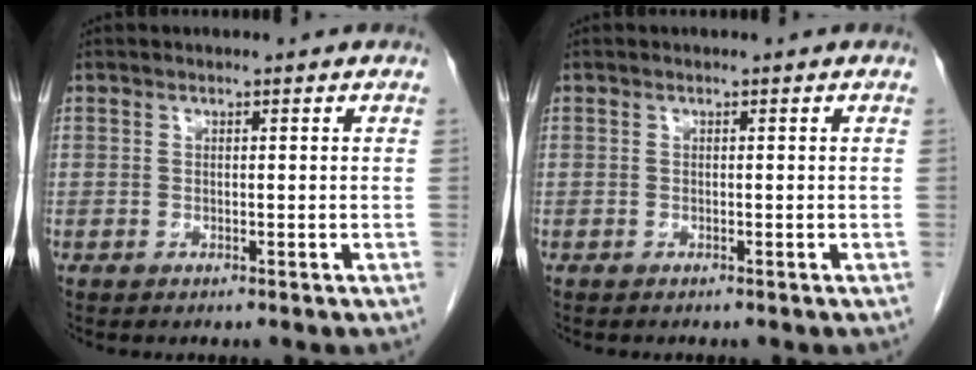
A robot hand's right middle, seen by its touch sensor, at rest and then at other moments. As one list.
[{"total": 0.0}]